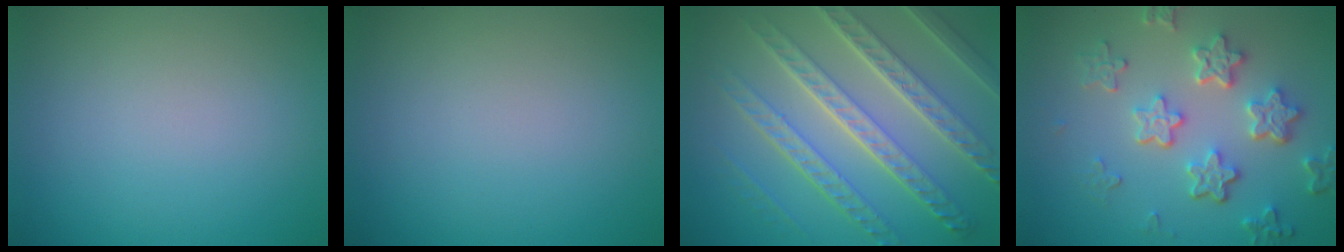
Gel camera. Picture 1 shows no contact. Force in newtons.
{"total": 0.0}
{"total": 8.8, "press": 6.3, "slide": 6.2}
{"total": 5.2, "press": 4.1, "slide": 3.2}